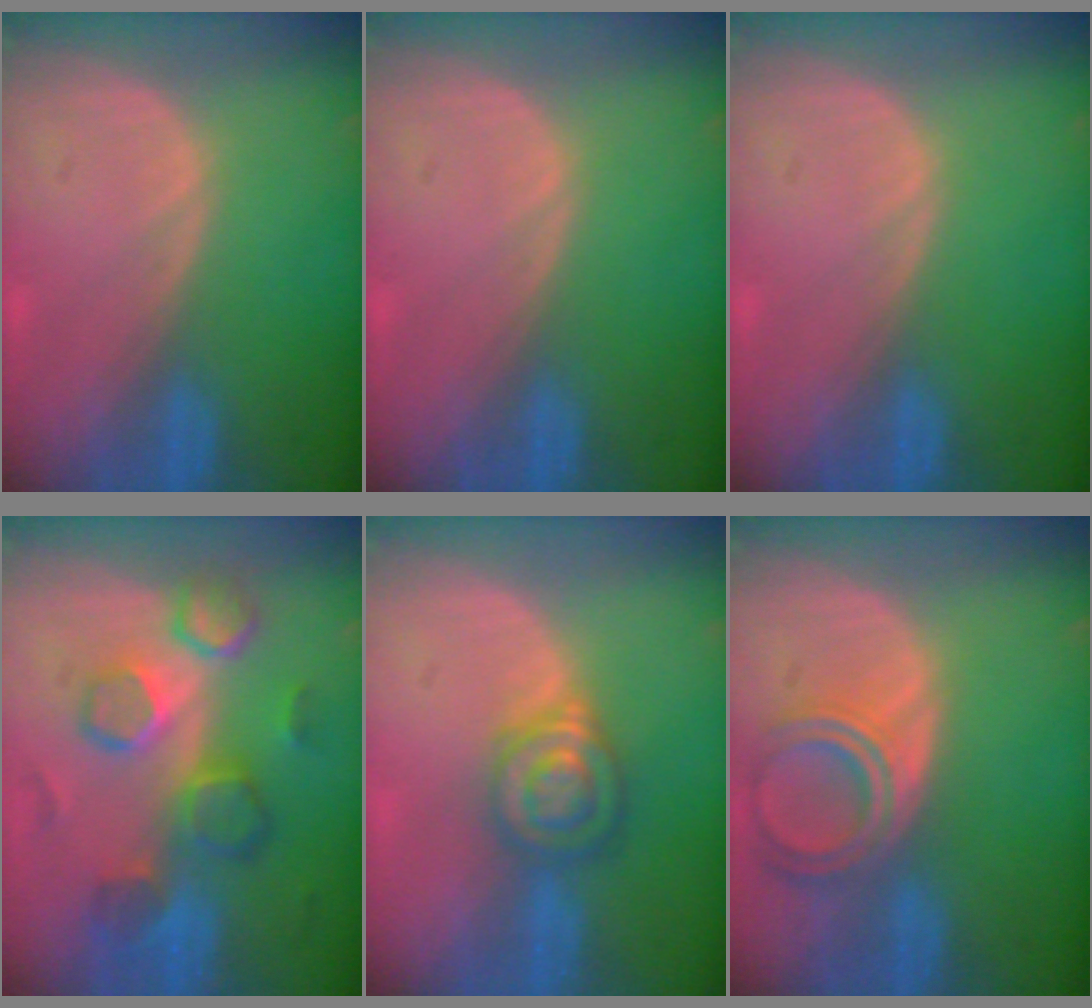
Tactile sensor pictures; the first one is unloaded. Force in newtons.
{"total": 0.0}
{"total": 0.0}
{"total": 9.6, "press": 8.8, "slide": 3.7}
{"total": 6.2, "press": 5.8, "slide": 2.2}
{"total": 6.5, "press": 5.9, "slide": 2.8}